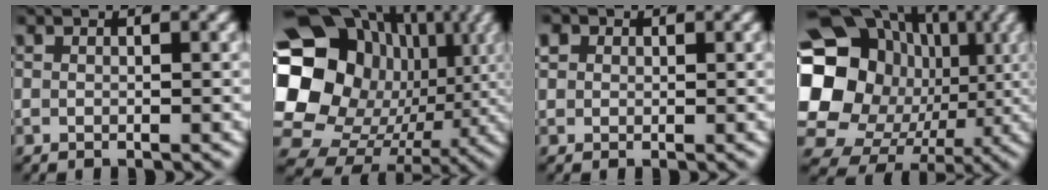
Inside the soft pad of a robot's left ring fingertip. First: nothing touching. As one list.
[{"total": 24.8, "force": [1.2, 19.8, 14.8], "torque": [-0.286, -0.049, 0.018]}, {"total": 2.5, "force": [0.8, 2.2, 0.8], "torque": [-0.029, -0.002, 0.014]}, {"total": 22.8, "force": [-1.5, 19.0, 12.5], "torque": [-0.241, -0.068, -0.015]}]